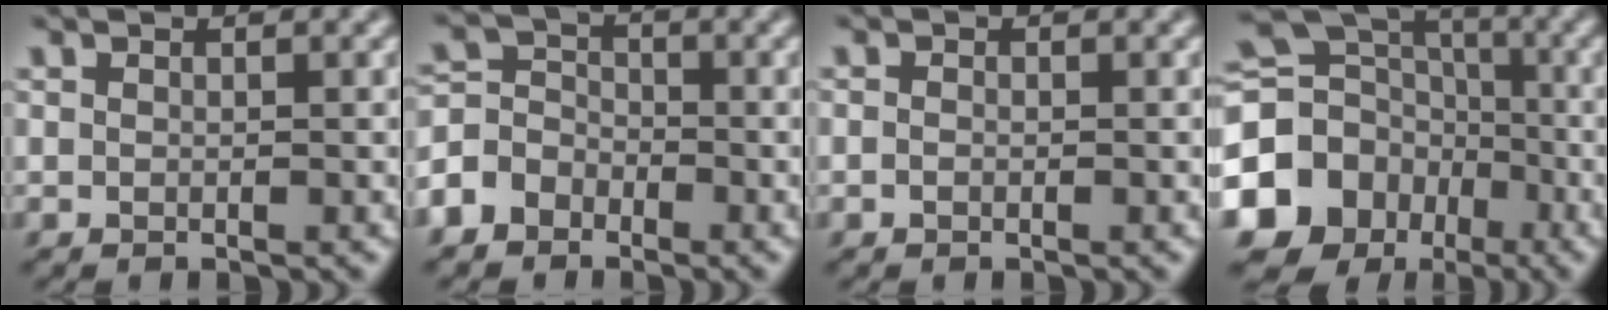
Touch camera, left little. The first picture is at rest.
{"total": 5.9, "force": [-3.3, 4.7, 1.3], "torque": [-0.024, 0.008, -0.081]}
{"total": 0.5, "force": [0.0, 0.4, 0.3], "torque": [0.000, 0.003, -0.011]}
{"total": 18.5, "force": [-6.2, 16.3, 6.3], "torque": [-0.165, -0.020, -0.132]}